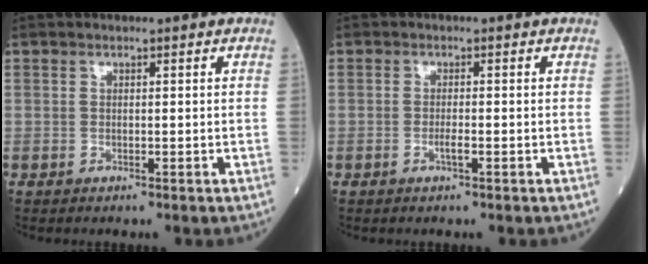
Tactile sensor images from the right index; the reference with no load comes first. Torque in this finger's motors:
{"motor_torque": [0.53, -0.11, 0.26, 0.08]}